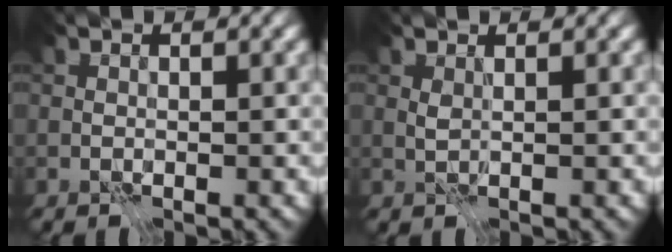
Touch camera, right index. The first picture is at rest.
{"total": 0.5, "force": [0.3, -0.2, 0.4], "torque": [-0.011, -0.002, 0.007]}